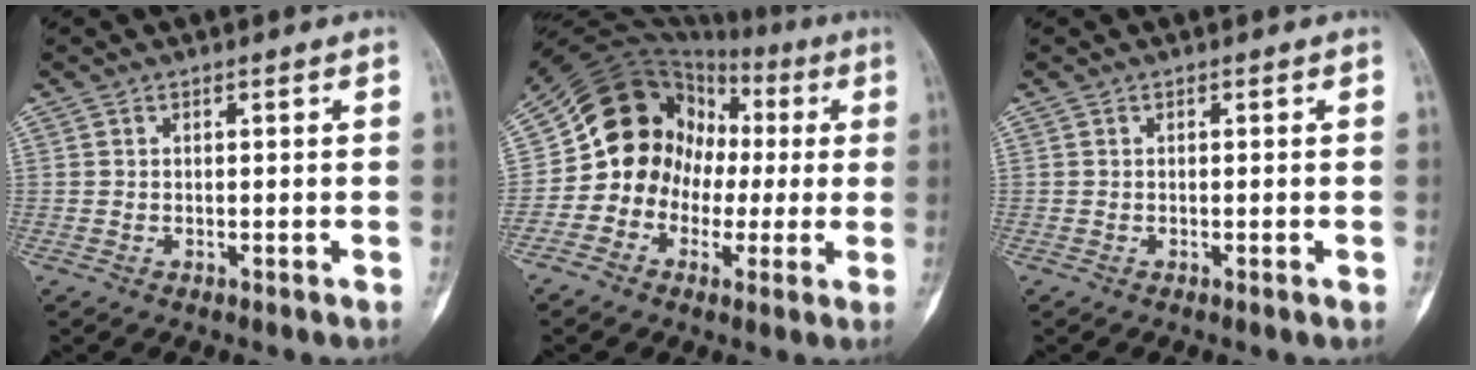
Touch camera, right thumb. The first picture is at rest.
{"total": 14.9, "force": [-0.9, 13.6, 6.0], "torque": [-0.063, 0.064, -0.018]}
{"total": 0.6, "force": [-0.2, 0.0, 0.6], "torque": [-0.012, -0.001, -0.001]}